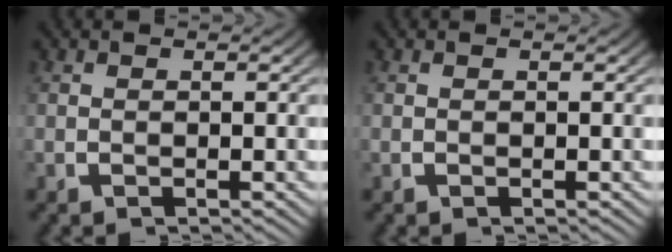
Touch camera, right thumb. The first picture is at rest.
{"total": 0.0}